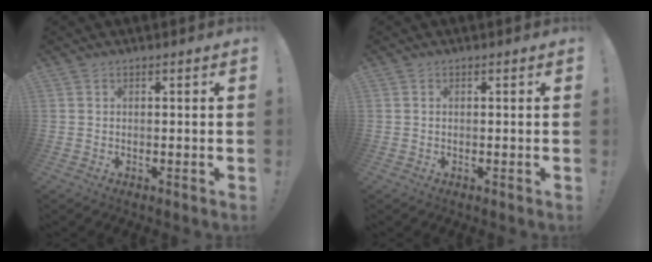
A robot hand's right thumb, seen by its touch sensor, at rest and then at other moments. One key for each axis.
{"total": 0.0}